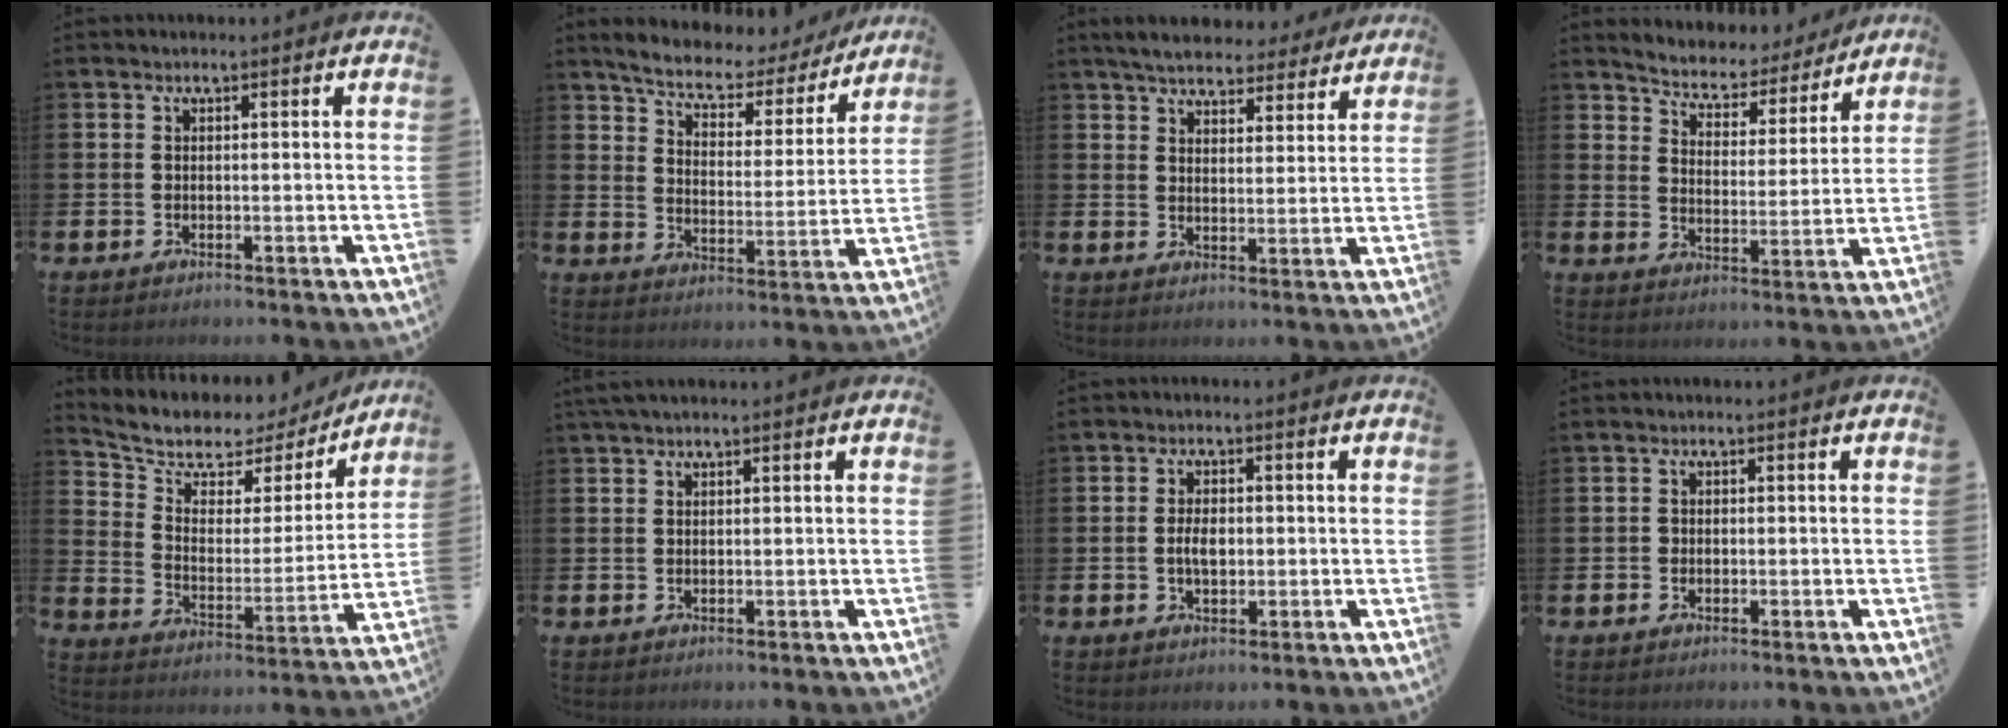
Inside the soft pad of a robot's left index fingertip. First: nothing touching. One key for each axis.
{"total": 6.4, "fx": 5.8, "fy": 2.0, "fz": 1.8, "tx": -0.059, "ty": -0.047, "tz": 0.094}
{"total": 5.9, "fx": 5.7, "fy": 1.4, "fz": 1.1, "tx": -0.038, "ty": -0.028, "tz": 0.101}
{"total": 5.2, "fx": 4.9, "fy": 1.6, "fz": 0.3, "tx": -0.030, "ty": -0.046, "tz": 0.079}
{"total": 7.1, "fx": 5.9, "fy": 3.4, "fz": 1.7, "tx": -0.077, "ty": -0.040, "tz": 0.099}
{"total": 1.5, "fx": 1.2, "fy": 0.2, "fz": 0.8, "tx": -0.014, "ty": 0.003, "tz": 0.021}
{"total": 3.2, "fx": -0.1, "fy": 1.9, "fz": 2.6, "tx": -0.031, "ty": 0.001, "tz": -0.007}
{"total": 0.9, "fx": -0.3, "fy": 0.8, "fz": 0.3, "tx": -0.003, "ty": 0.004, "tz": -0.008}